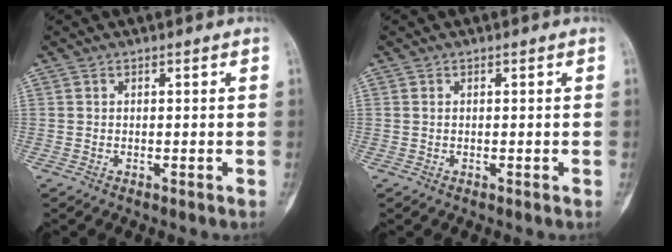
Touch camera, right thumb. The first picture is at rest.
{"total": 0.0}